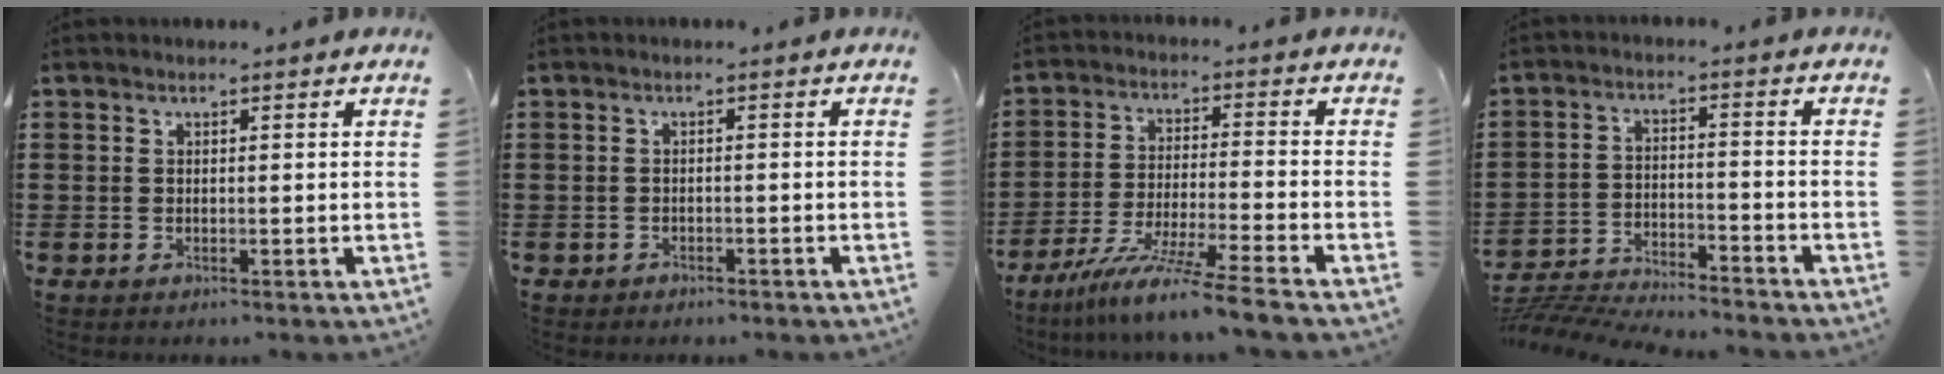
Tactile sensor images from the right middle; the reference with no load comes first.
{"total": 0.9, "force": [-0.9, 0.3, 0.0], "torque": [-0.003, -0.001, -0.019]}
{"total": 8.9, "force": [-7.5, -1.1, 4.7], "torque": [-0.088, -0.017, -0.145]}
{"total": 5.4, "force": [-5.4, 0.2, 0.6], "torque": [-0.024, 0.001, -0.112]}